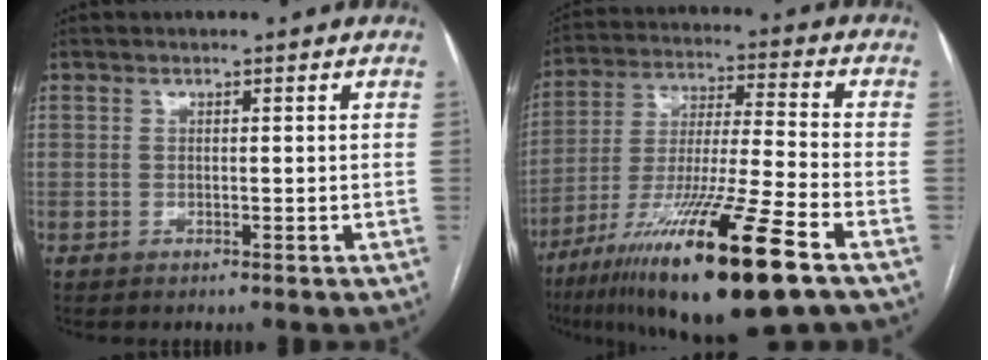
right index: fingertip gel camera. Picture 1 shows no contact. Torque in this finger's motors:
{"motor_torque": [1.52, -0.62, 1.05, 0.21]}